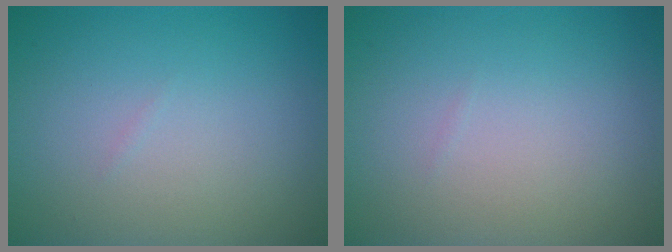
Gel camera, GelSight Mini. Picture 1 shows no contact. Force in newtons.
{"total": 0.0}